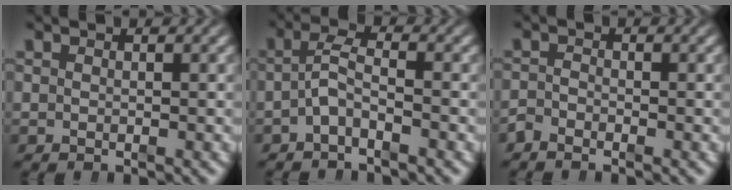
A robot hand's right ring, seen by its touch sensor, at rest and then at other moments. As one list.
[{"total": 3.0, "force": [-1.1, 1.7, 2.2], "torque": [-0.046, -0.002, -0.027]}, {"total": 1.5, "force": [-1.5, 0.4, 0.2], "torque": [-0.002, -0.011, -0.027]}]